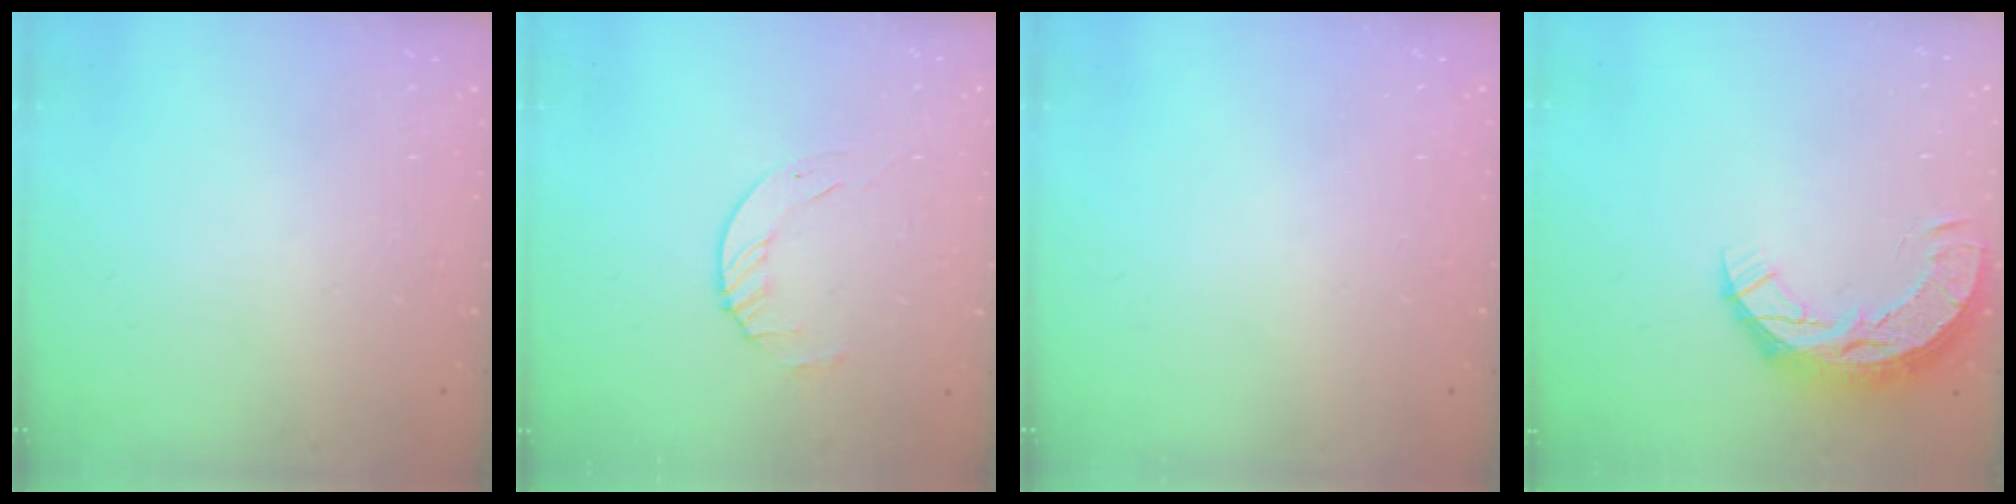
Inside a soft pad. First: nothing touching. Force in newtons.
{"total": 3.4, "press": 3.4, "slide": 0.4}
{"total": 0.0}
{"total": 11.8, "press": 11.8, "slide": 1.0}